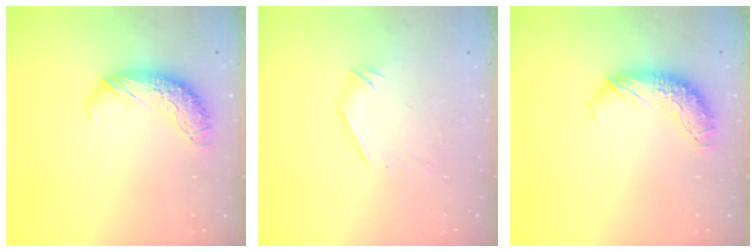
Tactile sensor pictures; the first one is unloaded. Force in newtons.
{"total": 4.6, "press": 4.3, "slide": 1.5}
{"total": 0.0}